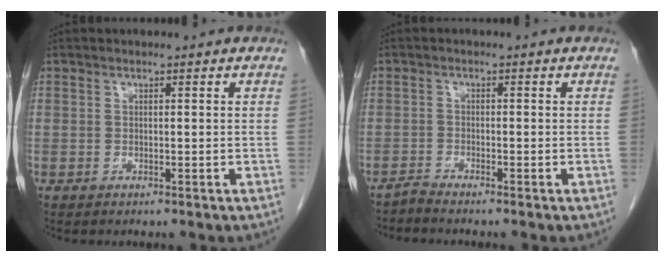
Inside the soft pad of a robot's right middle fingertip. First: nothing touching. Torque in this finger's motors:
{"motor_torque": [-0.24, -0.33, -0.05, -0.01]}